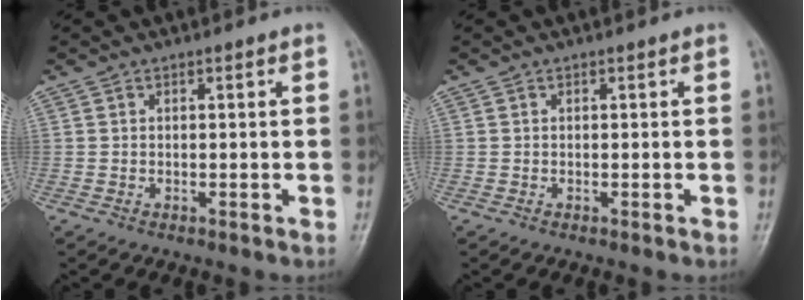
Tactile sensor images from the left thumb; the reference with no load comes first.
{"total": 0.0}